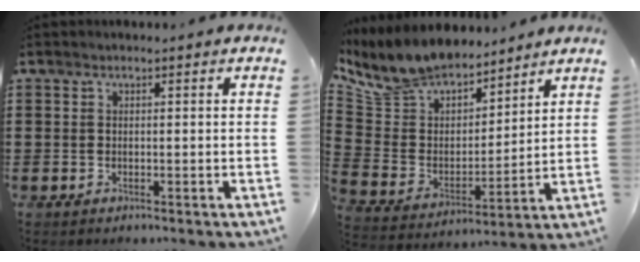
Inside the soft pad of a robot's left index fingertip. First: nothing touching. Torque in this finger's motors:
{"motor_torque": [2.14, 0.00, 0.32, 0.16]}